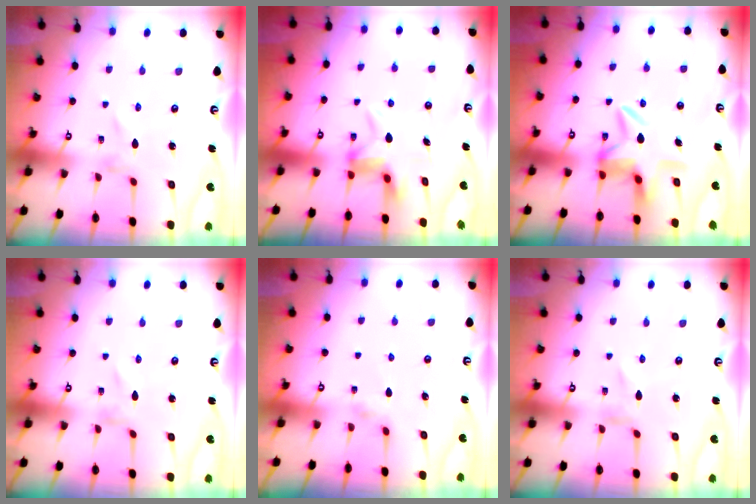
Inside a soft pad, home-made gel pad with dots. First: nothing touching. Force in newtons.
{"total": 5.3, "press": 5.1, "slide": 1.5}
{"total": 9.1, "press": 8.9, "slide": 1.9}
{"total": 0.0}
{"total": 1.8, "press": 1.8, "slide": 0.3}
{"total": 0.0}